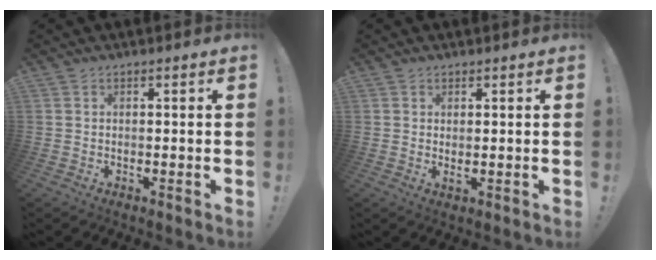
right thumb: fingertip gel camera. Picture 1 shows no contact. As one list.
[{"total": 1.2, "force": [0.7, 0.5, 0.9], "torque": [-0.007, -0.005, 0.011]}]